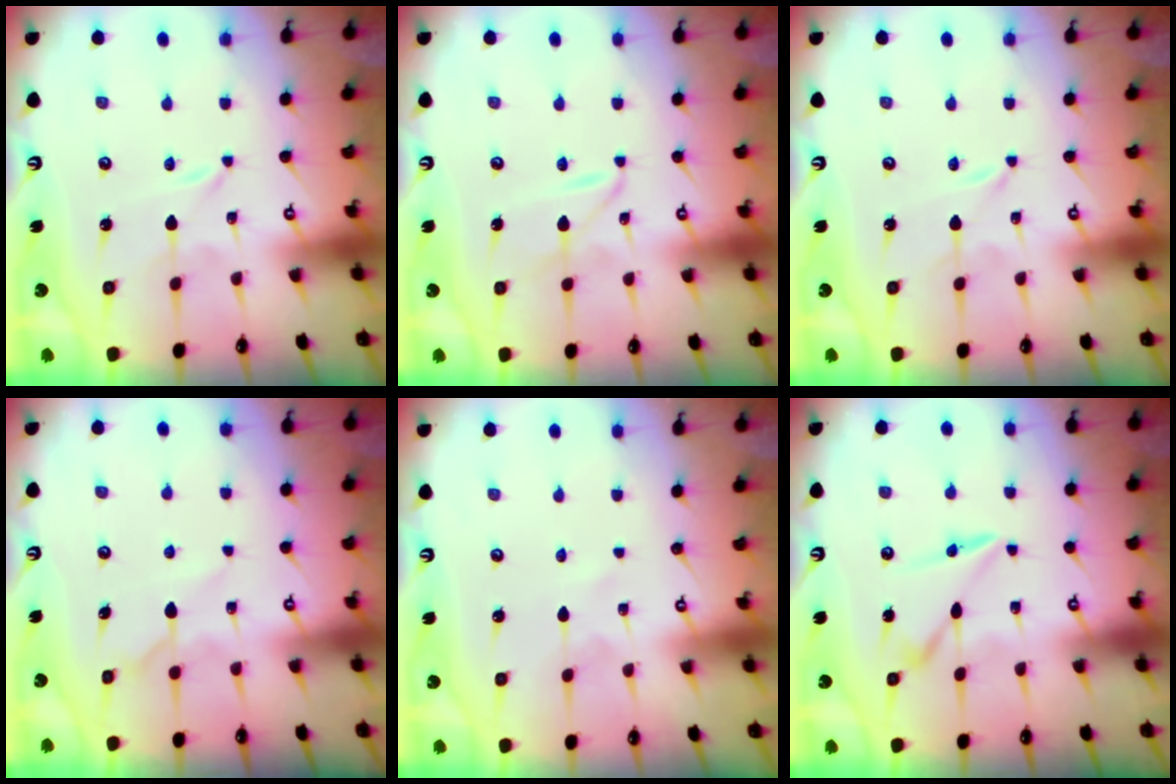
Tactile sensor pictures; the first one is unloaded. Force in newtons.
{"total": 2.9, "press": 2.9, "slide": 0.3}
{"total": 0.0}
{"total": 6.8, "press": 6.8, "slide": 0.6}
{"total": 0.6, "press": 0.6, "slide": 0.1}
{"total": 7.7, "press": 7.7, "slide": 0.5}